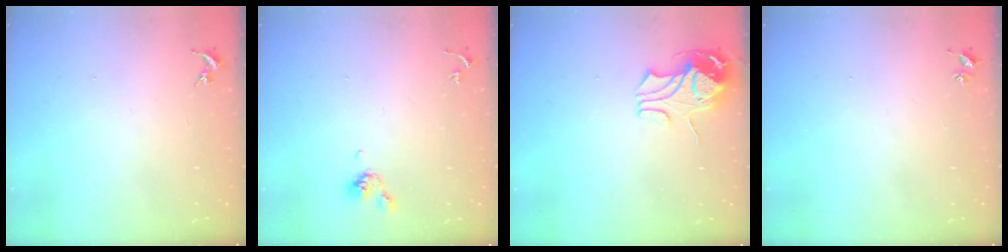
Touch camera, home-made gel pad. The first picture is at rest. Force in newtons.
{"total": 6.1, "press": 5.9, "slide": 1.3}
{"total": 10.1, "press": 10.1, "slide": 0.8}
{"total": 2.6, "press": 2.6, "slide": 0.3}